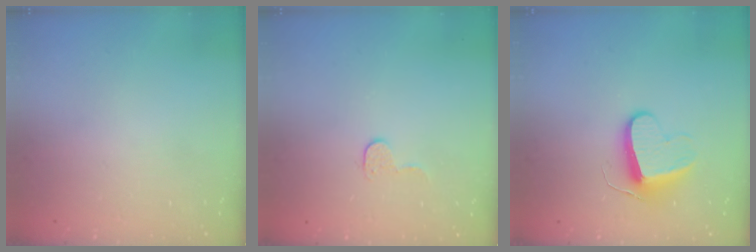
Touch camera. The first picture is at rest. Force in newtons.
{"total": 5.7, "press": 5.7, "slide": 0.2}
{"total": 10.6, "press": 10.6, "slide": 0.9}